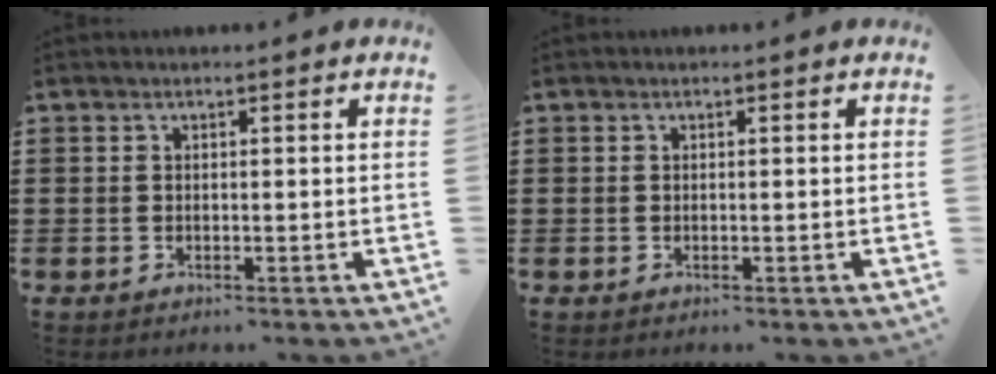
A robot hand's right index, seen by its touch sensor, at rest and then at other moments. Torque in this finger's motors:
{"motor_torque": [-0.26, 0.68, 0.00, 0.00]}